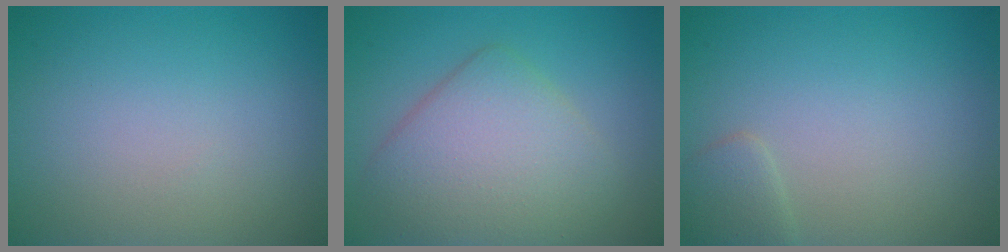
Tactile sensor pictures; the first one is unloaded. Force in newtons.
{"total": 6.2, "press": 6.1, "slide": 0.5}
{"total": 1.4, "press": 1.4, "slide": 0.1}